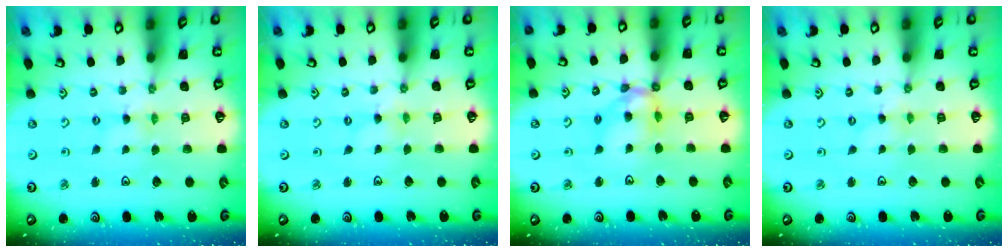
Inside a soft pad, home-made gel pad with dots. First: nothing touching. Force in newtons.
{"total": 0.0}
{"total": 11.3, "press": 11.3, "slide": 1.2}
{"total": 0.0}